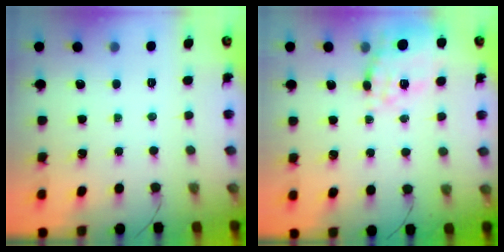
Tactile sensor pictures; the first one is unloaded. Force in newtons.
{"total": 12.3, "press": 11.9, "slide": 3.0}